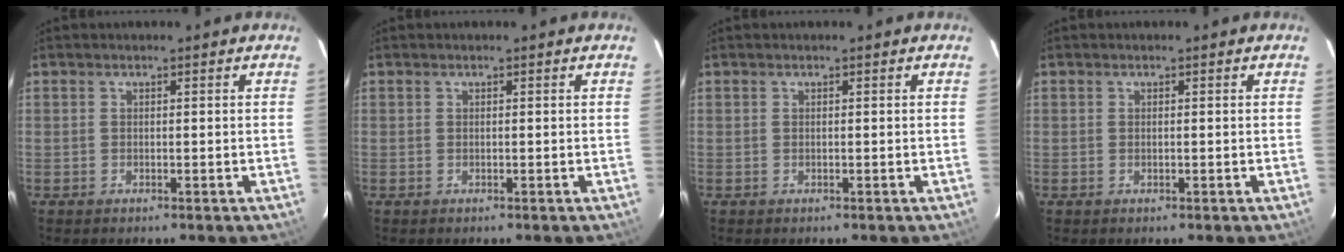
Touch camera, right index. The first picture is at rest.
{"total": 0.0}
{"total": 0.0}
{"total": 0.0}